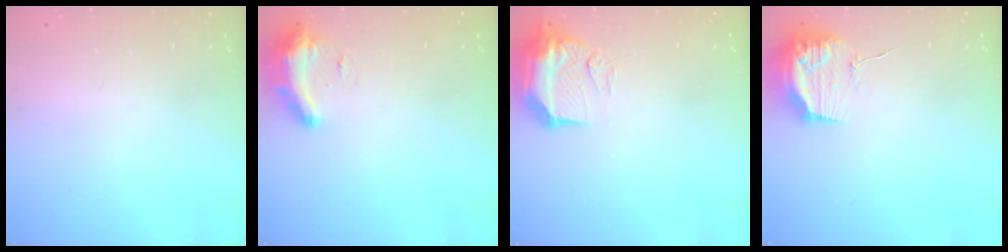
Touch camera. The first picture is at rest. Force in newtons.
{"total": 9.2, "press": 9.1, "slide": 0.5}
{"total": 11.0, "press": 10.9, "slide": 1.1}
{"total": 13.9, "press": 13.9, "slide": 0.1}